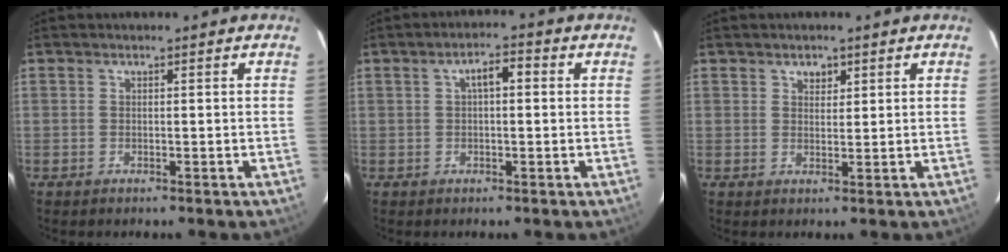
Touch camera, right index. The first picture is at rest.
{"total": 3.7, "force": [0.7, 1.4, 3.3], "torque": [-0.057, 0.015, 0.011]}
{"total": 2.1, "force": [1.3, 1.5, 0.9], "torque": [-0.010, 0.006, 0.023]}